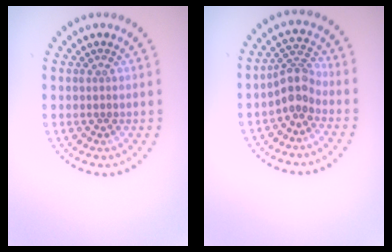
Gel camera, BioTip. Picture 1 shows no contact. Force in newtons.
{"total": 2.7, "press": 2.0, "slide": 1.8}